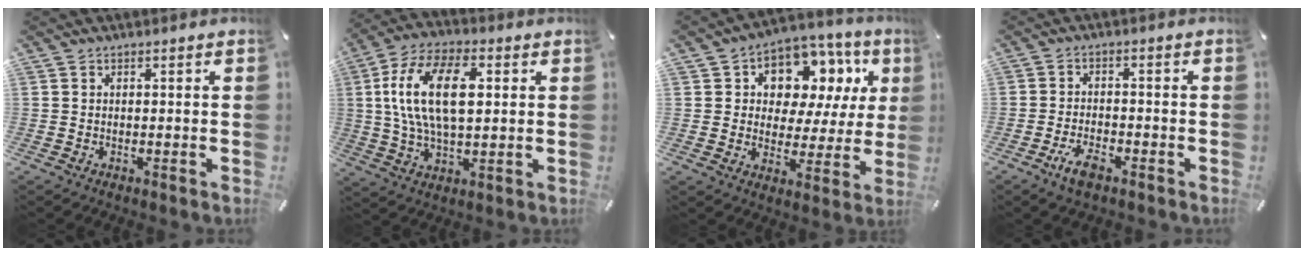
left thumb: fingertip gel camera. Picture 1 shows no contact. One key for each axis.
{"total": 16.2, "fx": 2.9, "fy": 8.7, "fz": 13.4, "tx": -0.271, "ty": 0.002, "tz": 0.043}
{"total": 11.5, "fx": 5.1, "fy": 8.7, "fz": 5.4, "tx": -0.084, "ty": -0.037, "tz": 0.094}
{"total": 4.9, "fx": -3.2, "fy": 2.0, "fz": 3.1, "tx": -0.065, "ty": 0.012, "tz": -0.060}